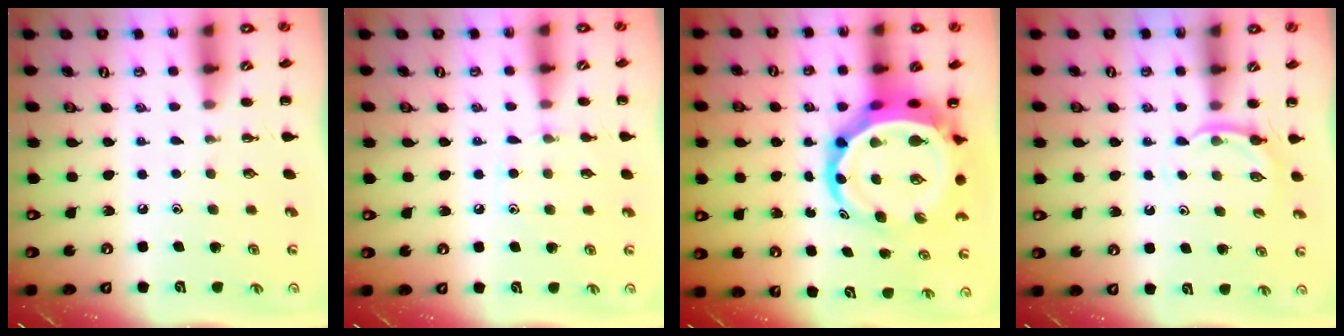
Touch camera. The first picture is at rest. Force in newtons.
{"total": 6.7, "press": 6.4, "slide": 2.0}
{"total": 11.5, "press": 11.0, "slide": 3.1}
{"total": 3.9, "press": 3.7, "slide": 1.1}